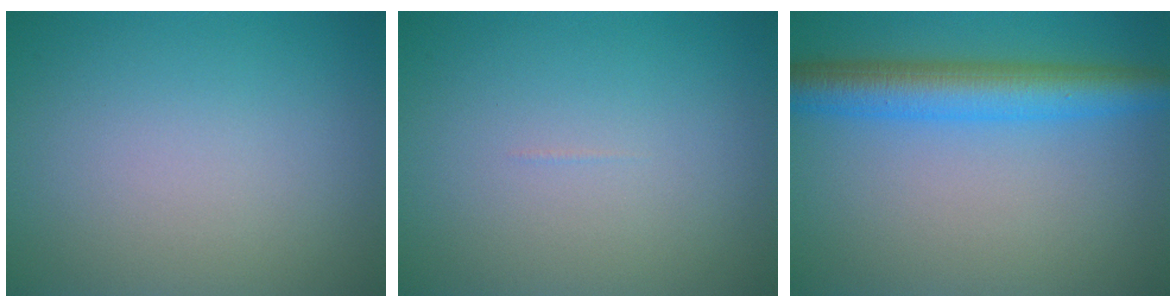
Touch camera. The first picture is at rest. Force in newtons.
{"total": 0.0}
{"total": 6.0, "press": 6.0, "slide": 0.0}